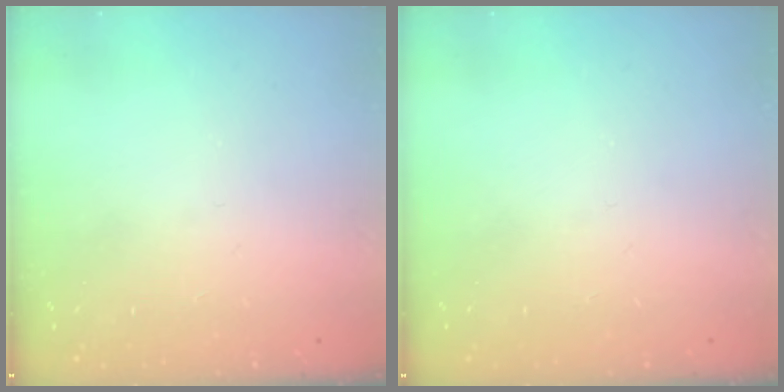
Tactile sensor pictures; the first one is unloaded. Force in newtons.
{"total": 0.0}